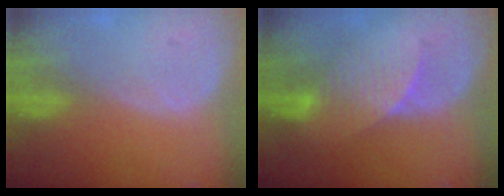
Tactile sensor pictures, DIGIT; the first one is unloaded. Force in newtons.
{"total": 5.2, "press": 5.1, "slide": 1.3}